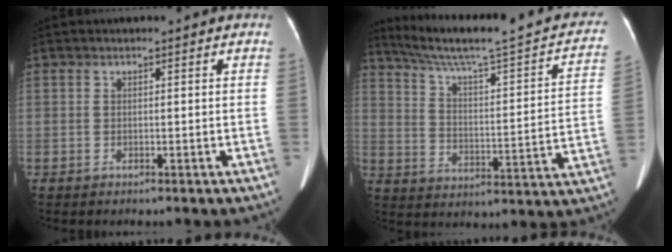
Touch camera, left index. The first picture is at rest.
{"total": 24.2, "force": [20.1, 2.4, 13.4], "torque": [-0.198, -0.012, 0.264]}